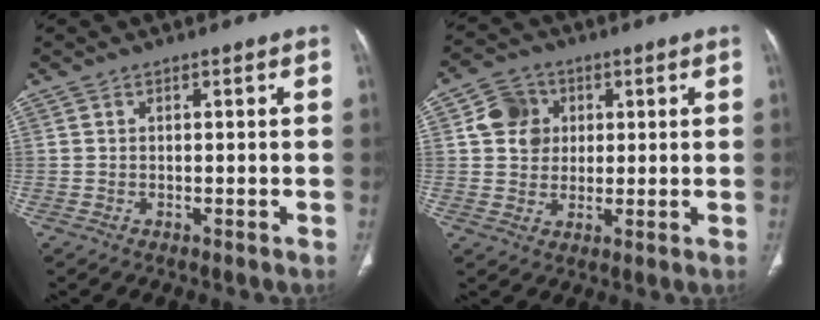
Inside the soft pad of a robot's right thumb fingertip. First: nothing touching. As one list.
[{"total": 7.6, "force": [1.9, 6.7, 3.0], "torque": [-0.029, -0.003, 0.030]}]